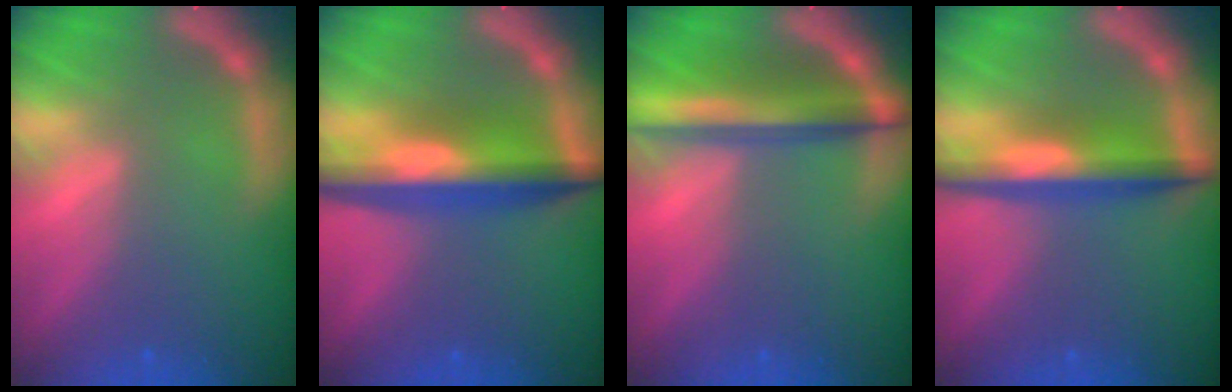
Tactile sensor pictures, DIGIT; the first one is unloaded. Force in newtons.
{"total": 8.1}
{"total": 6.5}
{"total": 6.0}